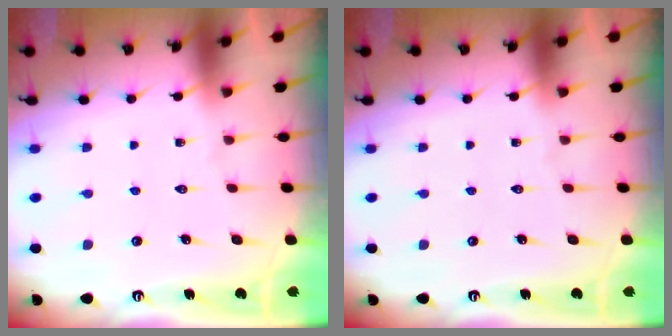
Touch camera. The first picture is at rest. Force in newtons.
{"total": 0.0}